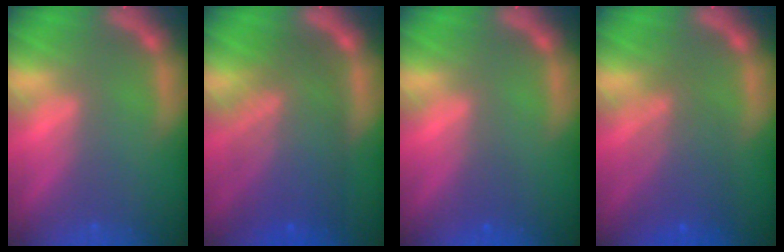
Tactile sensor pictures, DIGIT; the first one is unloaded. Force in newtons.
{"total": 9.1}
{"total": 1.0}
{"total": 5.1}